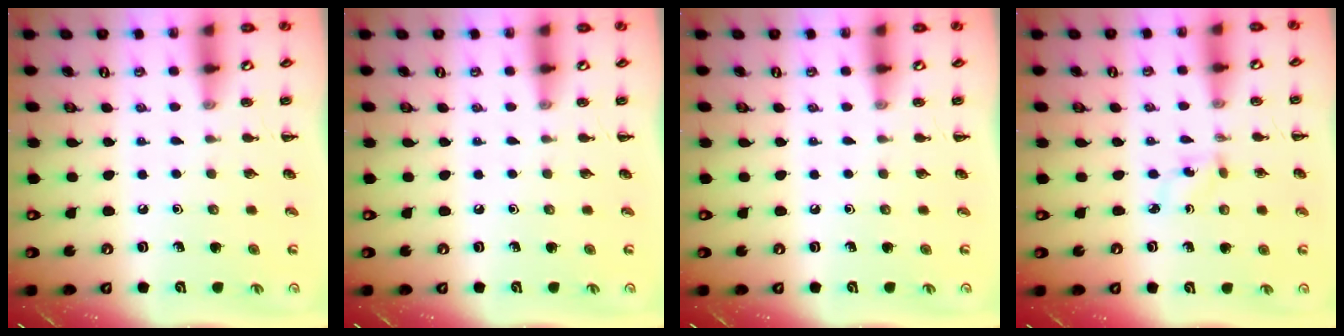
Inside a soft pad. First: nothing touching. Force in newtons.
{"total": 0.0}
{"total": 0.0}
{"total": 2.5, "press": 2.4, "slide": 0.8}